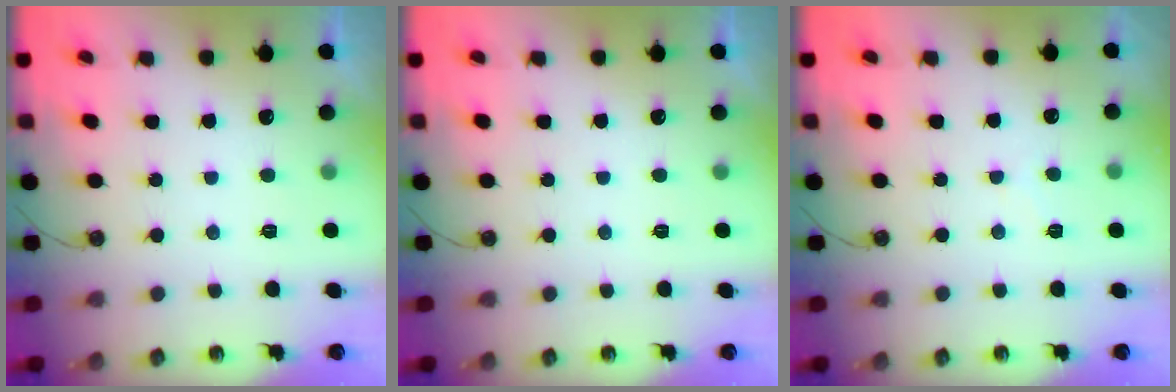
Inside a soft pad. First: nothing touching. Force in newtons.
{"total": 0.0}
{"total": 4.0, "press": 4.0, "slide": 0.6}